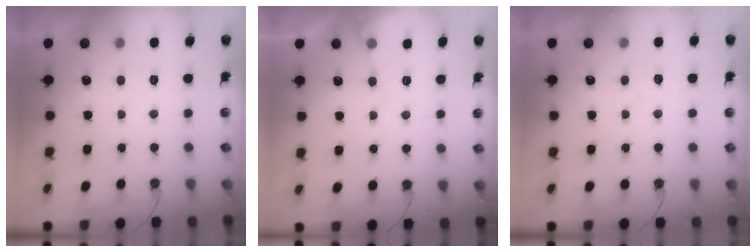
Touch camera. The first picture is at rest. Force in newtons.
{"total": 7.3, "press": 7.3, "slide": 0.7}
{"total": 3.6, "press": 3.5, "slide": 0.6}